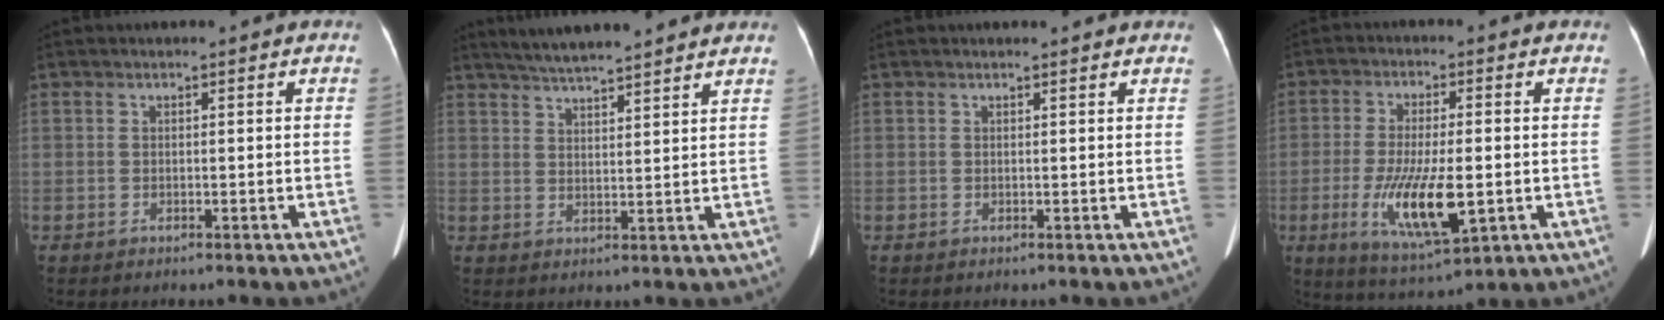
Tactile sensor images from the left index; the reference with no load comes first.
{"total": 11.3, "force": [10.2, 0.7, 5.0], "torque": [-0.082, 0.025, 0.145]}
{"total": 2.3, "force": [2.2, 0.2, 0.7], "torque": [-0.014, 0.010, 0.021]}
{"total": 11.2, "force": [-2.6, 2.7, 10.6], "torque": [-0.208, -0.027, -0.035]}